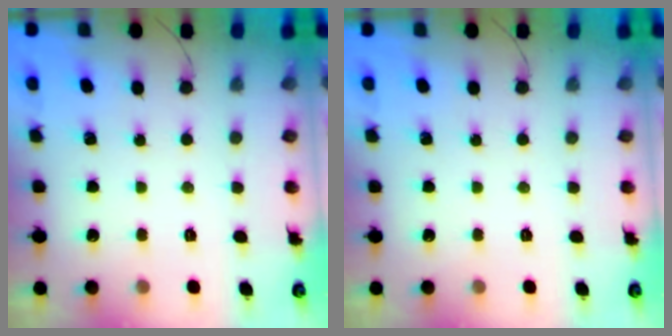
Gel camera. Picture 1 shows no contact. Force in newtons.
{"total": 0.0}